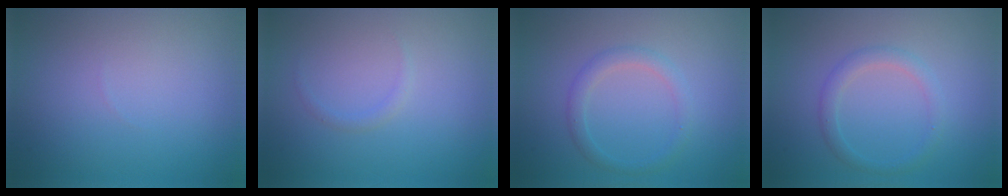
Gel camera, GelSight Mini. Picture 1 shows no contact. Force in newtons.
{"total": 0.7, "press": 0.7, "slide": 0.1}
{"total": 1.9, "press": 1.8, "slide": 0.1}
{"total": 1.9, "press": 1.8, "slide": 0.1}